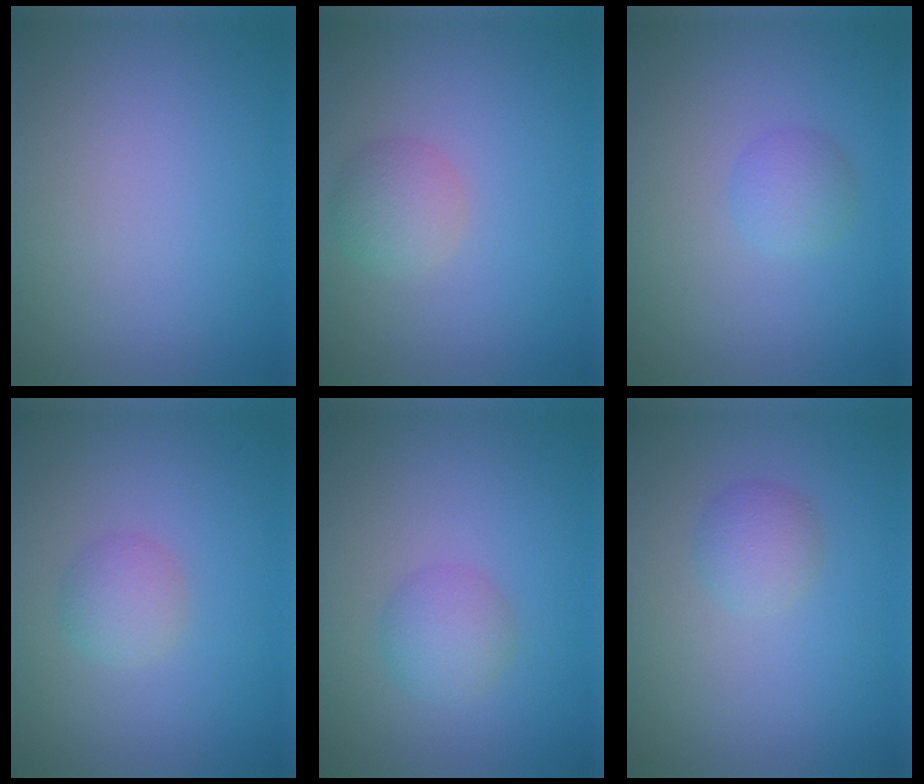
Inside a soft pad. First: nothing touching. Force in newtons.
{"total": 2.3, "press": 2.3, "slide": 0.2}
{"total": 1.7, "press": 1.7, "slide": 0.0}
{"total": 2.0, "press": 2.0, "slide": 0.0}
{"total": 2.2, "press": 2.2, "slide": 0.1}
{"total": 2.0, "press": 2.0, "slide": 0.1}